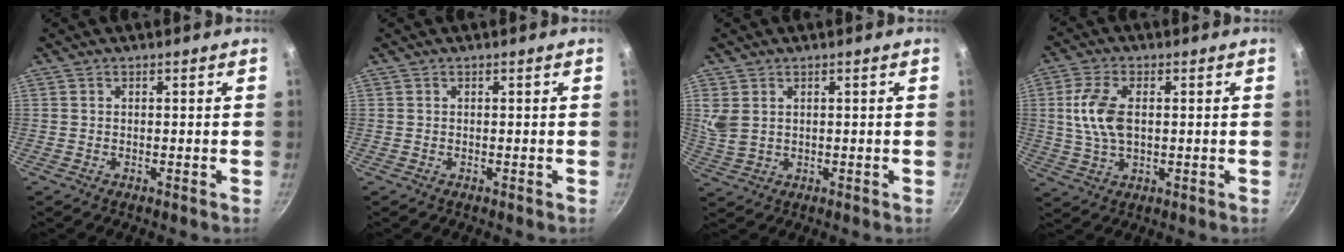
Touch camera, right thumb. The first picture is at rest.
{"total": 0.0}
{"total": 4.4, "force": [1.5, 3.0, 2.8], "torque": [-0.051, -0.008, 0.037]}
{"total": 9.0, "force": [1.1, 5.1, 7.4], "torque": [-0.147, 0.005, 0.020]}